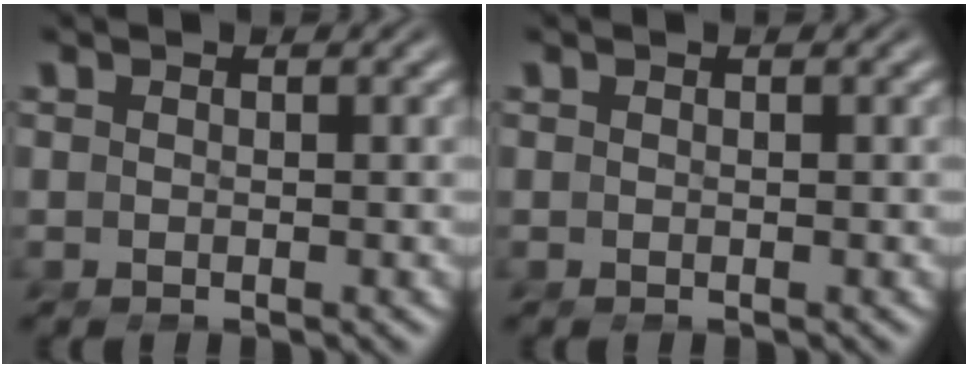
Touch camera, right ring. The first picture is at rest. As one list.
[{"total": 0.0}]